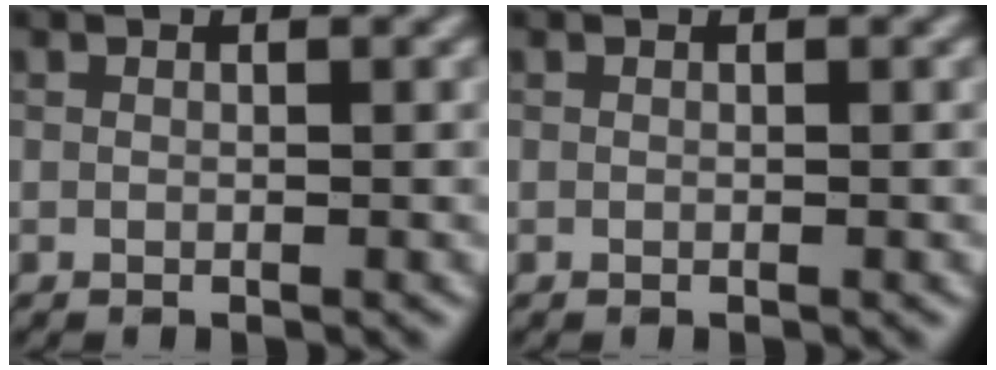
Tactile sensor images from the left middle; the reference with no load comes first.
{"total": 0.0}